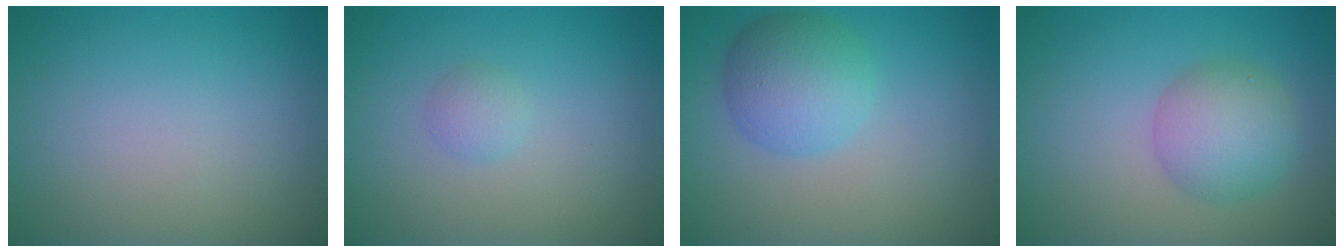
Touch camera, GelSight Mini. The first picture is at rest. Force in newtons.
{"total": 1.2, "press": 1.2, "slide": 0.0}
{"total": 4.6, "press": 4.6, "slide": 0.1}
{"total": 4.5, "press": 4.5, "slide": 0.1}